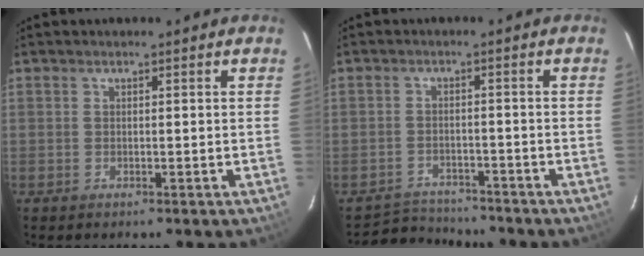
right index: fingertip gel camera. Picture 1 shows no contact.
{"total": 6.0, "force": [-5.5, 2.5, -0.5], "torque": [-0.006, 0.018, -0.087]}